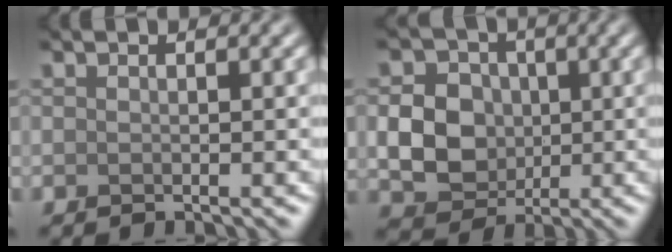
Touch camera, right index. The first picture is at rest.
{"total": 5.6, "force": [-0.2, 4.8, 3.0], "torque": [-0.058, 0.001, -0.005]}